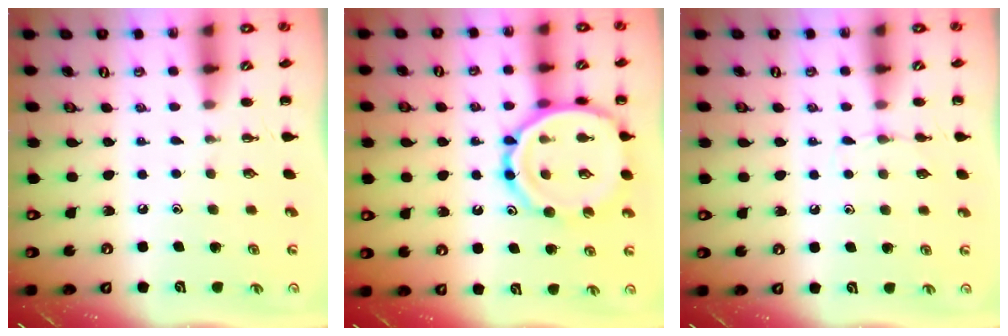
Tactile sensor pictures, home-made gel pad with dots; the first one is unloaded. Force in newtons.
{"total": 16.2, "press": 16.1, "slide": 2.0}
{"total": 4.1, "press": 3.9, "slide": 1.4}